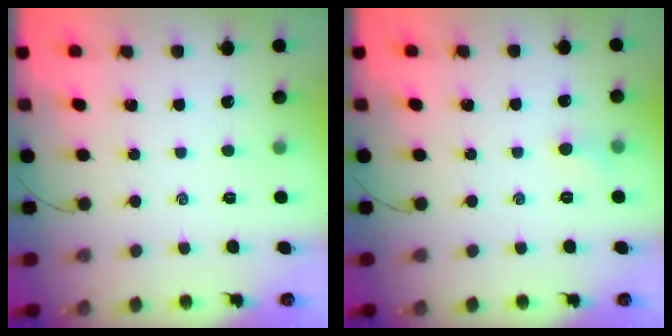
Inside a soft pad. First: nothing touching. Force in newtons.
{"total": 4.1, "press": 3.9, "slide": 1.3}